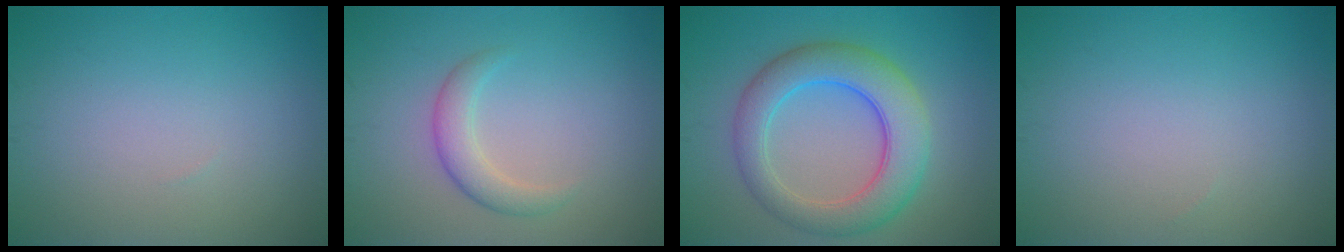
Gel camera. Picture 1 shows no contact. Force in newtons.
{"total": 2.4, "press": 2.4, "slide": 0.2}
{"total": 6.8, "press": 6.8, "slide": 0.4}
{"total": 0.0}